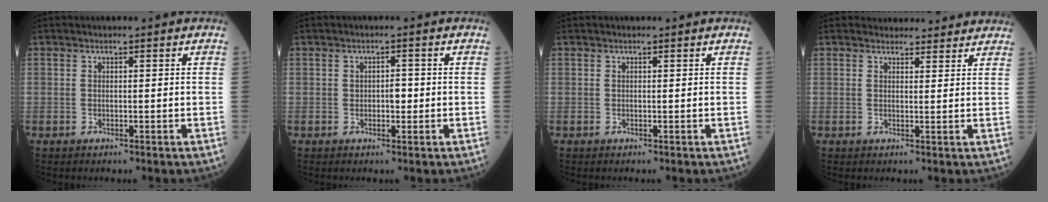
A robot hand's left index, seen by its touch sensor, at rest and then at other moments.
{"total": 1.9, "force": [-0.2, 1.0, 1.5], "torque": [-0.020, 0.004, -0.002]}
{"total": 0.0}
{"total": 6.1, "force": [5.9, 1.7, 0.7], "torque": [0.000, 0.011, 0.062]}